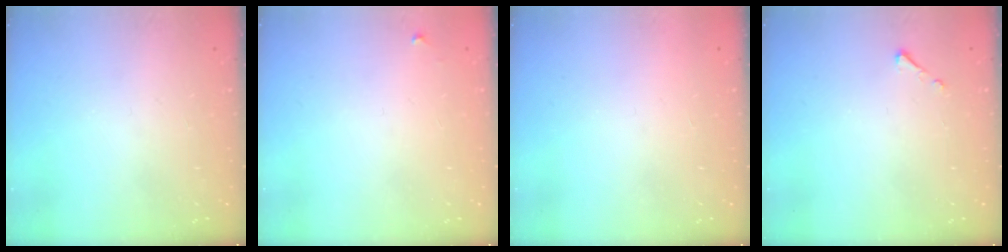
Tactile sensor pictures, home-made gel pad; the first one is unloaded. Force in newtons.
{"total": 4.2, "press": 4.1, "slide": 0.7}
{"total": 1.5, "press": 1.5, "slide": 0.1}
{"total": 2.5, "press": 2.5, "slide": 0.3}